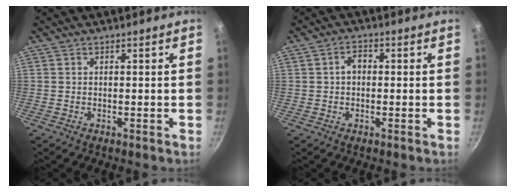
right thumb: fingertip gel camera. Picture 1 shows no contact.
{"total": 2.9, "force": [0.1, 2.1, 2.0], "torque": [-0.022, 0.011, -0.002]}